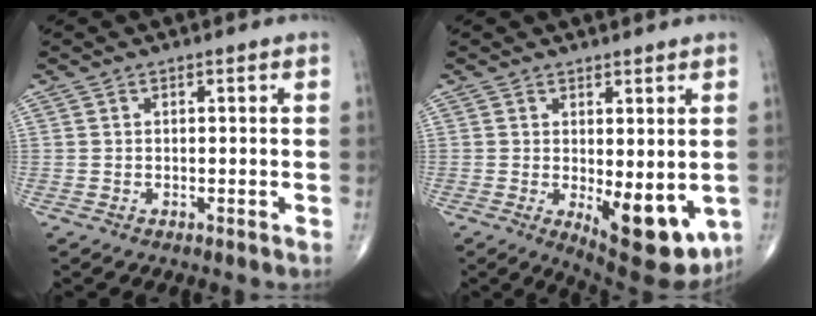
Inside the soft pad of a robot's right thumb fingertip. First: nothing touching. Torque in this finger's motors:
{"motor_torque": [1.34, 1.81, 0.05, -0.14, 0.32]}